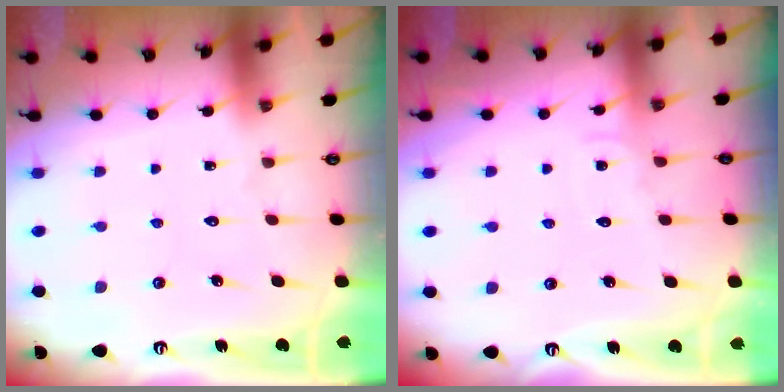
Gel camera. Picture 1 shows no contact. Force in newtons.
{"total": 4.1, "press": 4.1, "slide": 0.5}